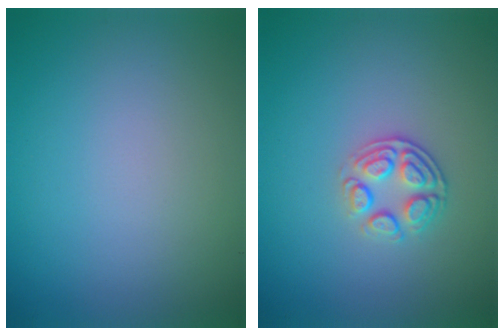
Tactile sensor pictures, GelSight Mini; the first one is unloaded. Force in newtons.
{"total": 2.7, "press": 2.4, "slide": 1.2}